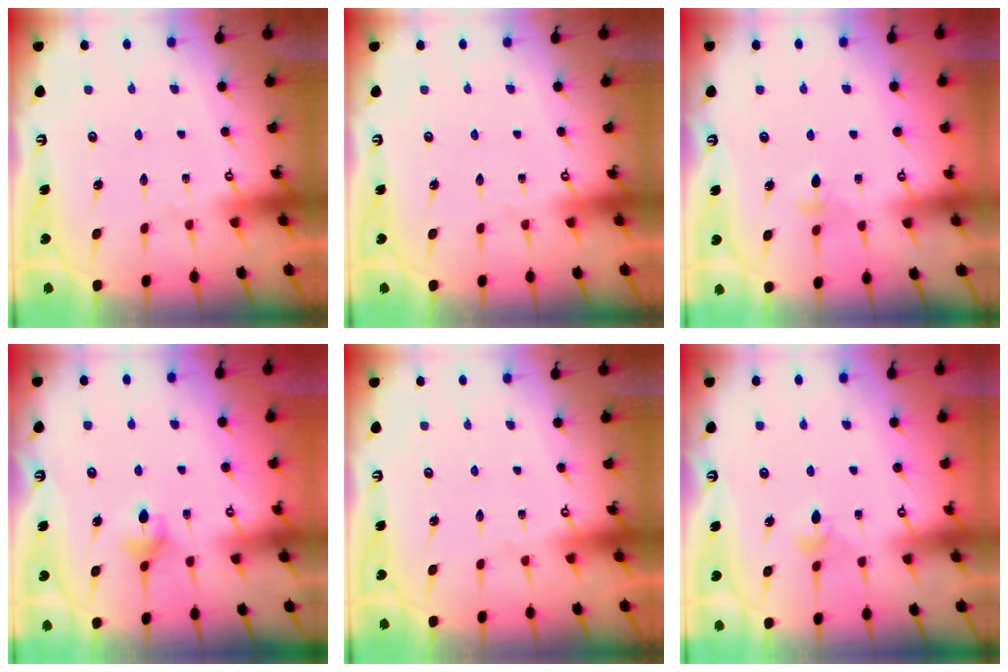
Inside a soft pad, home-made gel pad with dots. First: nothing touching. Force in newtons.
{"total": 0.0}
{"total": 3.9, "press": 3.8, "slide": 0.7}
{"total": 5.3, "press": 5.2, "slide": 0.8}
{"total": 0.0}
{"total": 3.9, "press": 3.8, "slide": 0.8}